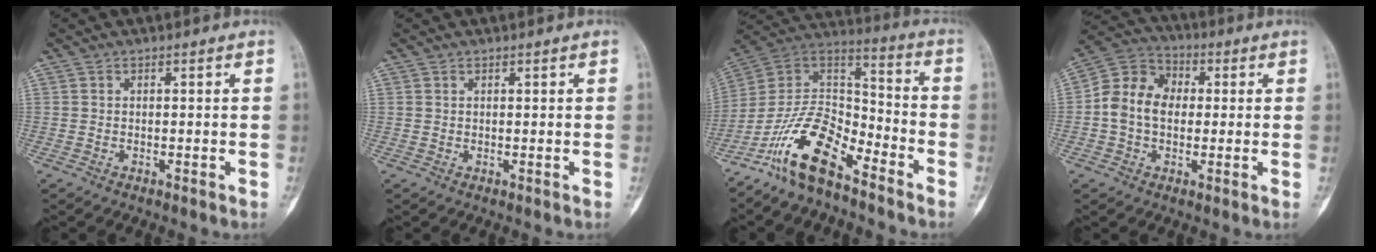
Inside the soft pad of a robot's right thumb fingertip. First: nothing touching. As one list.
[{"total": 0.0}, {"total": 16.2, "force": [-10.7, 6.7, 10.2], "torque": [-0.167, 0.093, -0.207]}, {"total": 10.5, "force": [0.1, 8.1, 6.6], "torque": [-0.103, 0.034, -0.010]}]